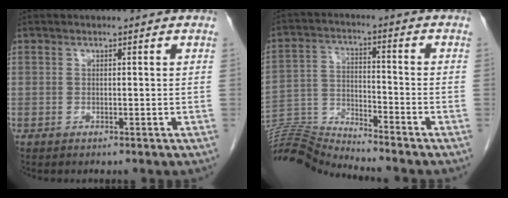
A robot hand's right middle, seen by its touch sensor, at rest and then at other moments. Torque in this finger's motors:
{"motor_torque": [-0.21, -0.50, -0.07, 0.03]}